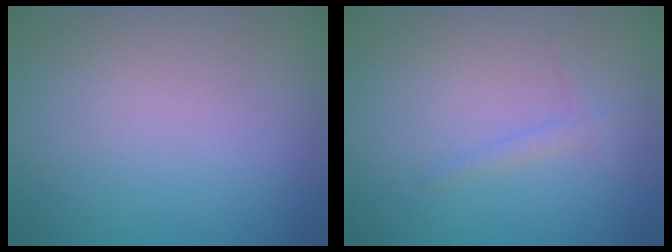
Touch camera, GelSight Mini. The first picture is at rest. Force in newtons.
{"total": 1.0, "press": 1.0, "slide": 0.1}